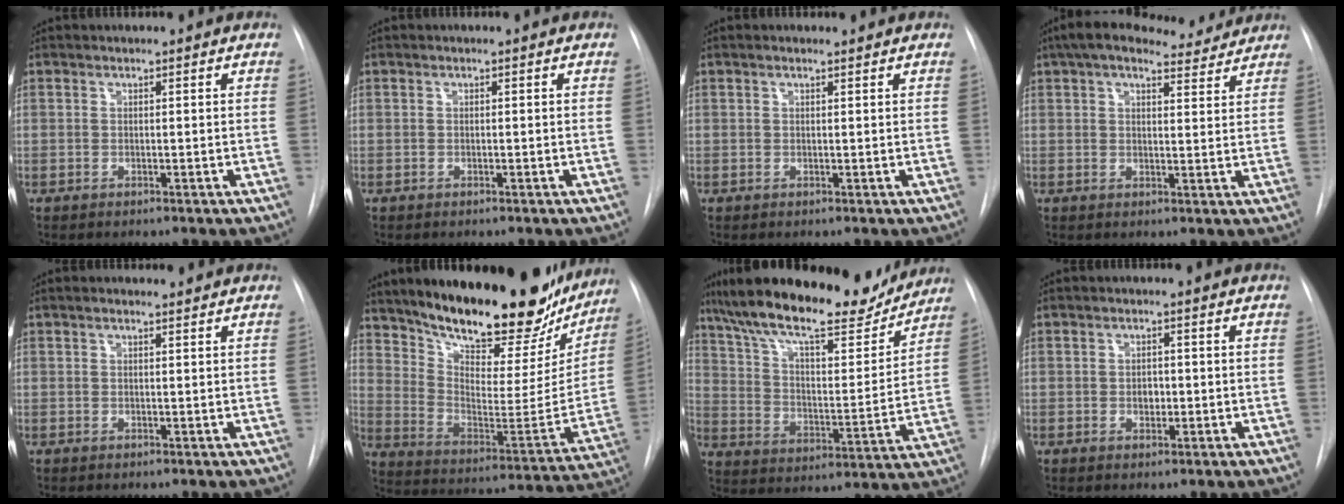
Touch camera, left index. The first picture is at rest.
{"total": 0.0}
{"total": 1.2, "force": [1.1, 0.2, 0.5], "torque": [-0.012, 0.014, 0.019]}
{"total": 12.7, "force": [11.1, 3.2, 5.3], "torque": [-0.077, 0.032, 0.151]}
{"total": 1.8, "force": [1.6, 0.4, 0.7], "torque": [-0.014, 0.016, 0.026]}
{"total": 28.9, "force": [23.5, 8.8, 14.4], "torque": [-0.232, -0.036, 0.330]}
{"total": 22.7, "force": [19.0, 5.2, 11.1], "torque": [-0.194, 0.007, 0.292]}
{"total": 1.6, "force": [-0.1, 1.2, 1.1], "torque": [-0.016, 0.002, 0.000]}